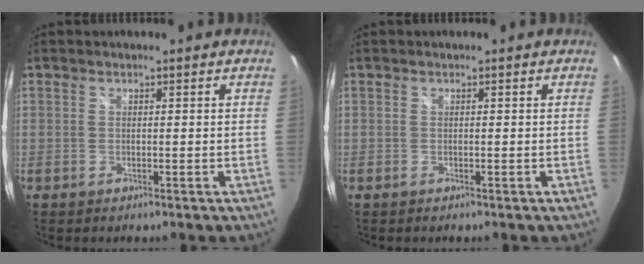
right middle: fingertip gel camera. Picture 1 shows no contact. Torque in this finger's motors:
{"motor_torque": [-0.40, 0.19, -0.01, 0.00]}